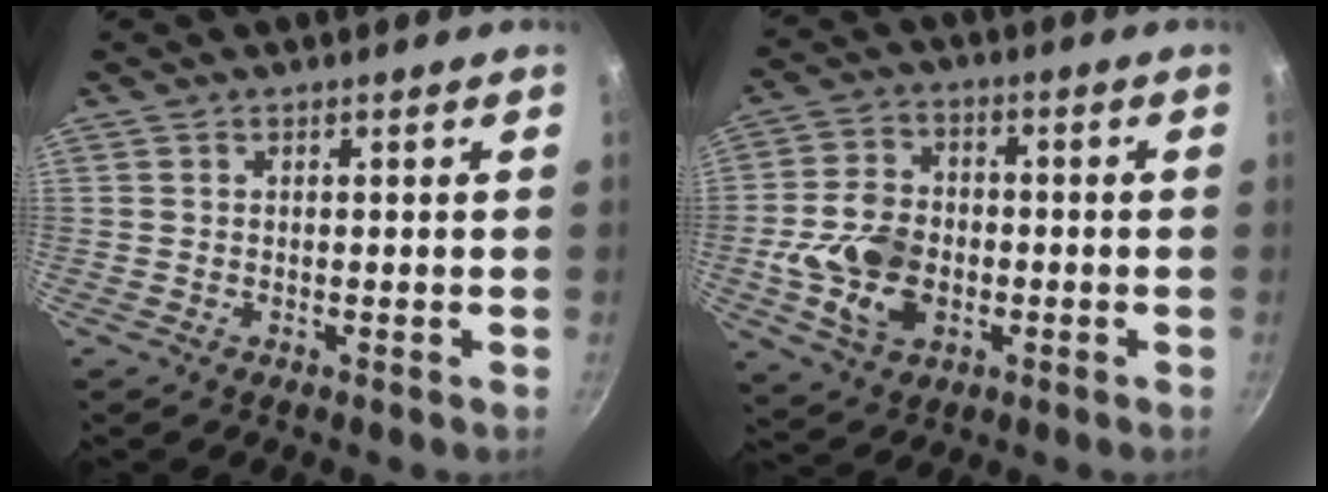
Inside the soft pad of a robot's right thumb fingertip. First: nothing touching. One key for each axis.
{"total": 12.8, "fx": -2.6, "fy": 9.1, "fz": 8.6, "tx": -0.147, "ty": 0.016, "tz": -0.047}